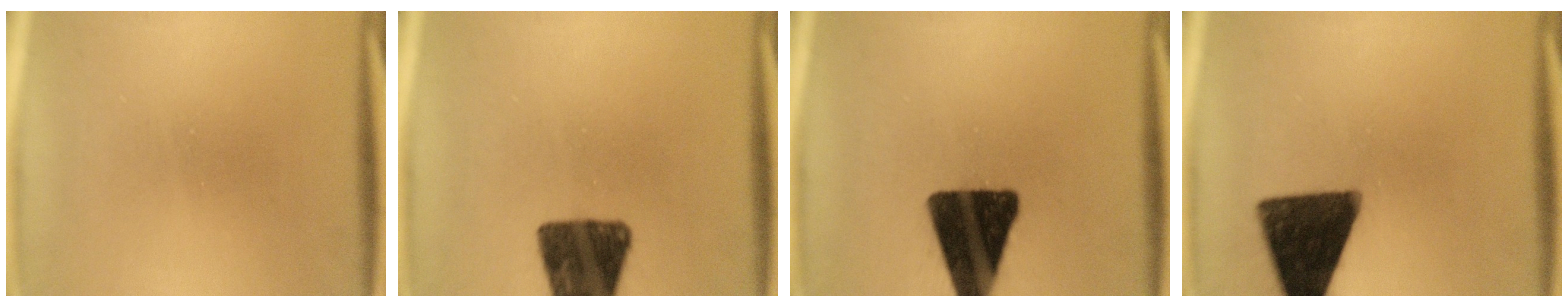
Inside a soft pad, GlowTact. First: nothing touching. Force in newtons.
{"total": 13.4}
{"total": 17.1}
{"total": 15.1}